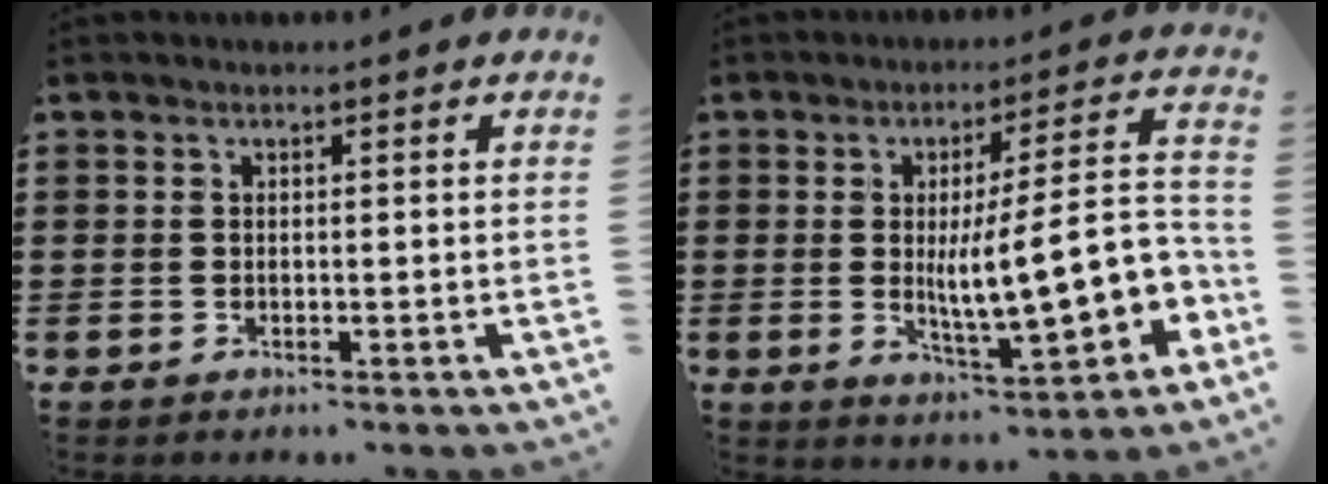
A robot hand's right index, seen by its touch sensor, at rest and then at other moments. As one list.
[{"total": 14.2, "force": [-1.9, 4.3, 13.4], "torque": [-0.191, -0.013, -0.034]}]